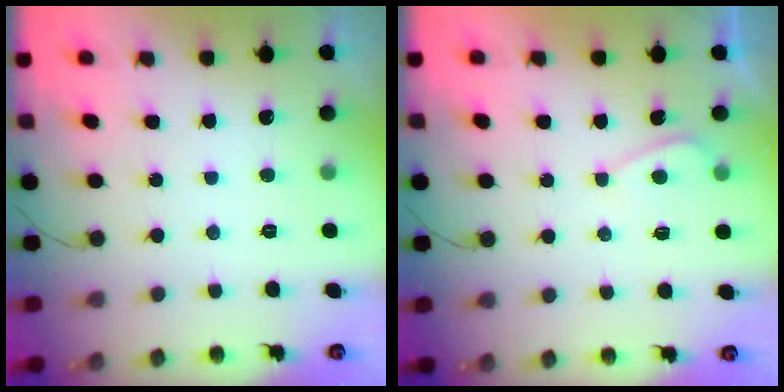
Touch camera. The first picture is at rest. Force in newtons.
{"total": 3.2, "press": 3.2, "slide": 0.5}